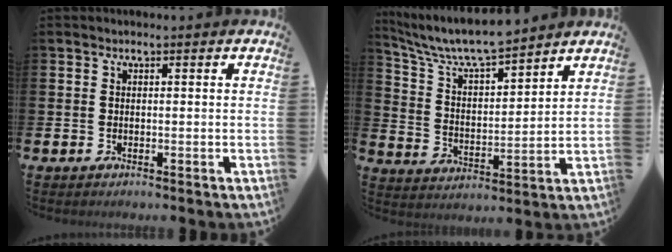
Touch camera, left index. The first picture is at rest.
{"total": 7.6, "force": [7.1, 0.9, 2.4], "torque": [-0.083, -0.044, 0.125]}